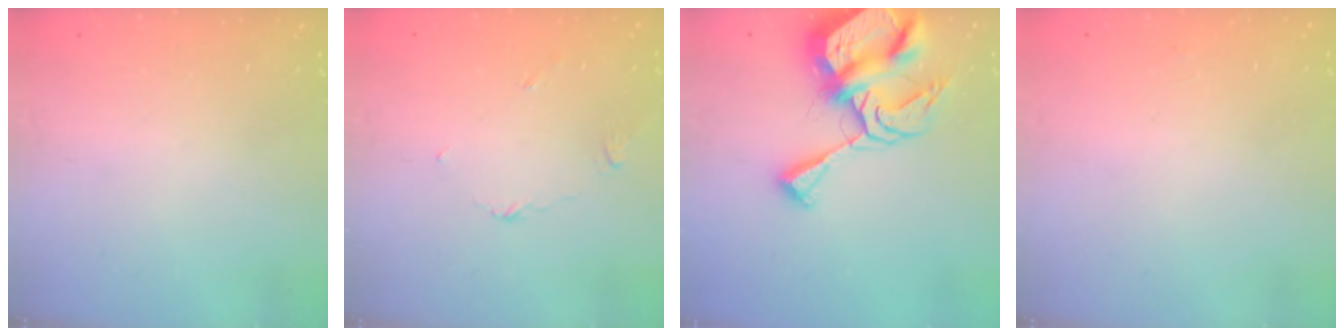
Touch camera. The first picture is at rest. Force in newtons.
{"total": 2.9, "press": 2.9, "slide": 0.3}
{"total": 14.2, "press": 14.1, "slide": 1.6}
{"total": 2.3, "press": 2.3, "slide": 0.2}